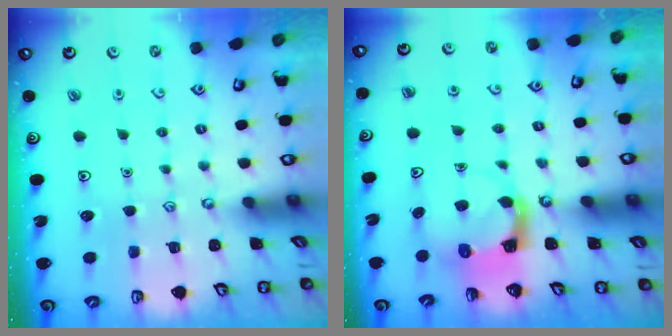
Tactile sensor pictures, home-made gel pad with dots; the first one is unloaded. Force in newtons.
{"total": 4.0, "press": 4.0, "slide": 0.4}